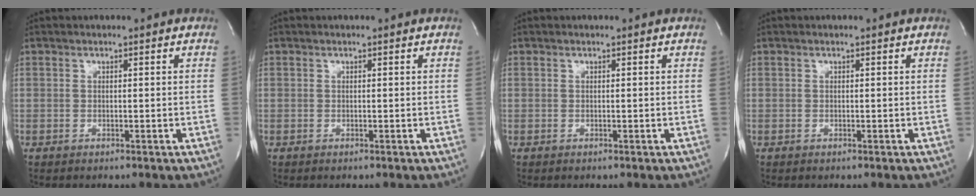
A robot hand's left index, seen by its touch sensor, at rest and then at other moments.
{"total": 0.0}
{"total": 0.0}
{"total": 0.0}